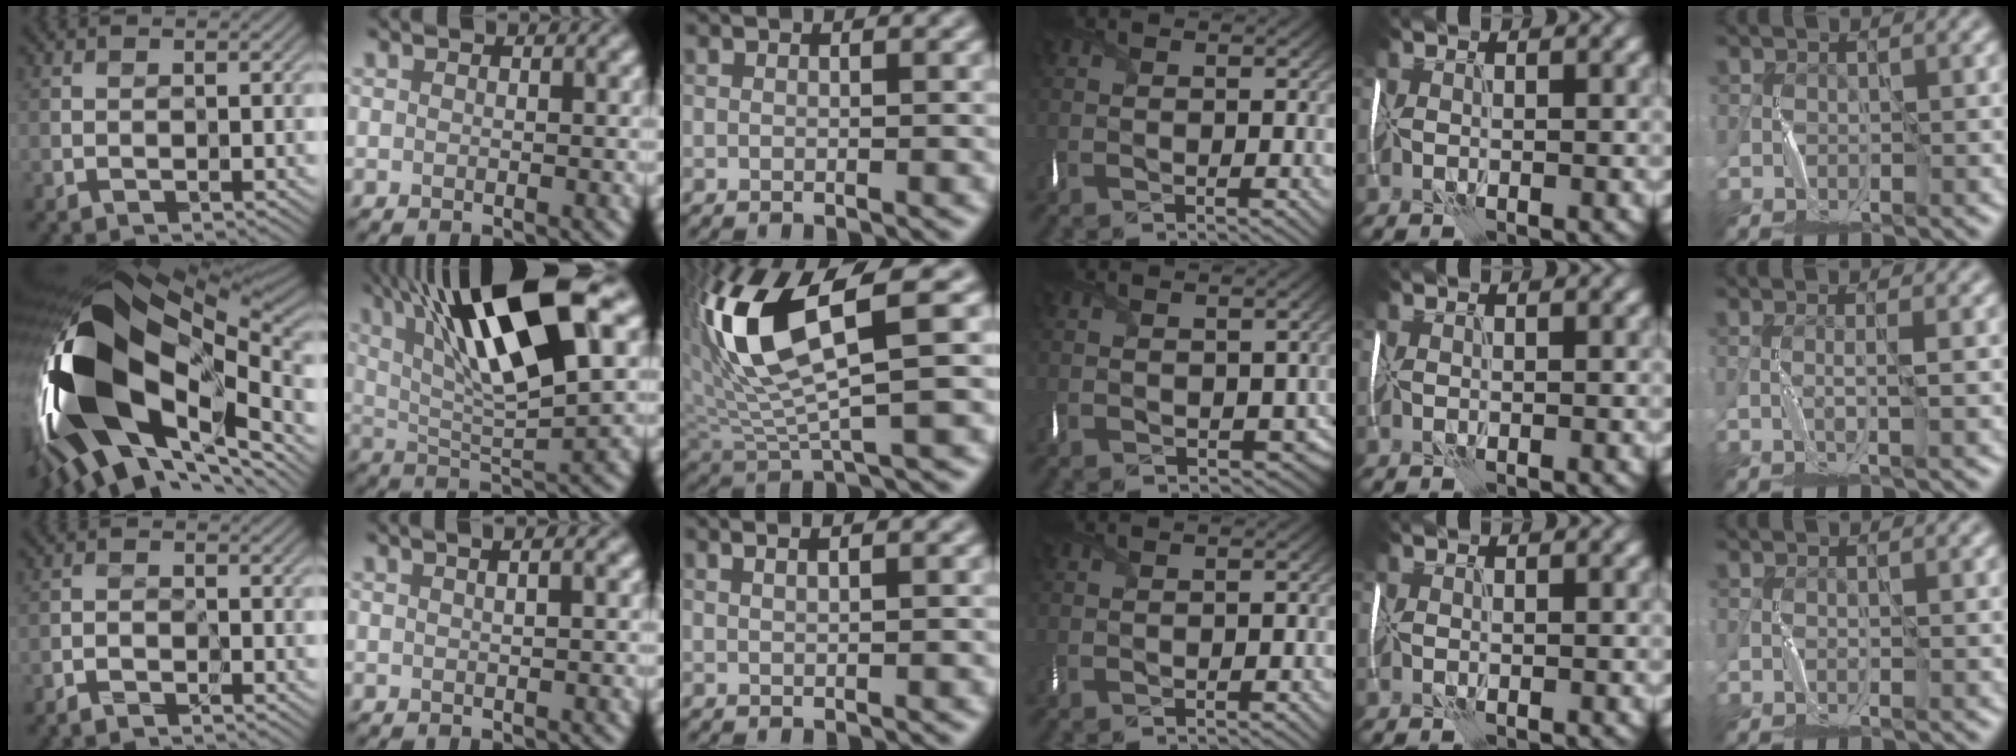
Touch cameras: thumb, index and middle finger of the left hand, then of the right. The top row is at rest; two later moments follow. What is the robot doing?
{"motion": "wrap", "object": "thread"}